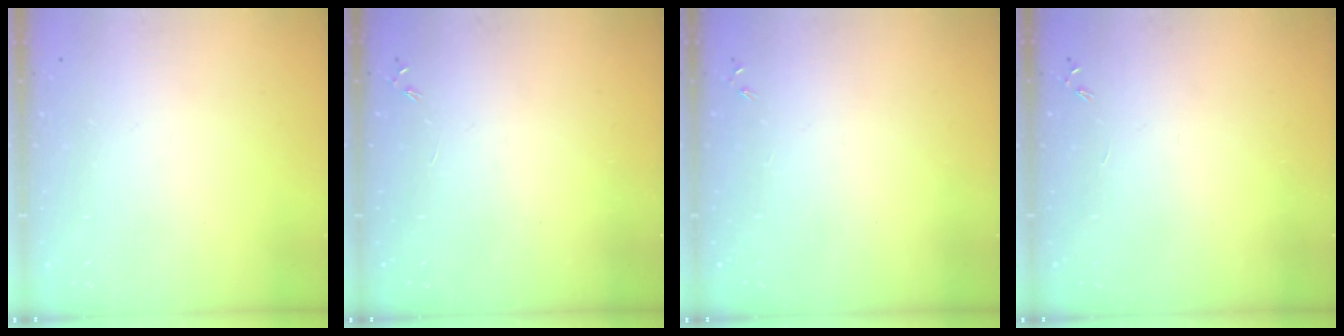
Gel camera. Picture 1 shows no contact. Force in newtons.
{"total": 0.0}
{"total": 0.0}
{"total": 0.0}